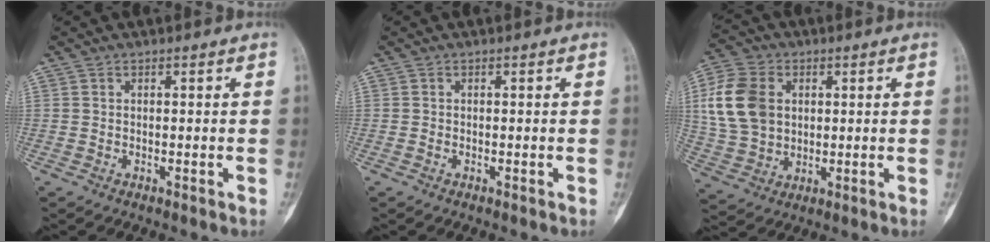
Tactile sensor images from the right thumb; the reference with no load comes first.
{"total": 0.0}
{"total": 13.5, "force": [2.7, 10.1, 8.6], "torque": [-0.161, 0.002, 0.053]}